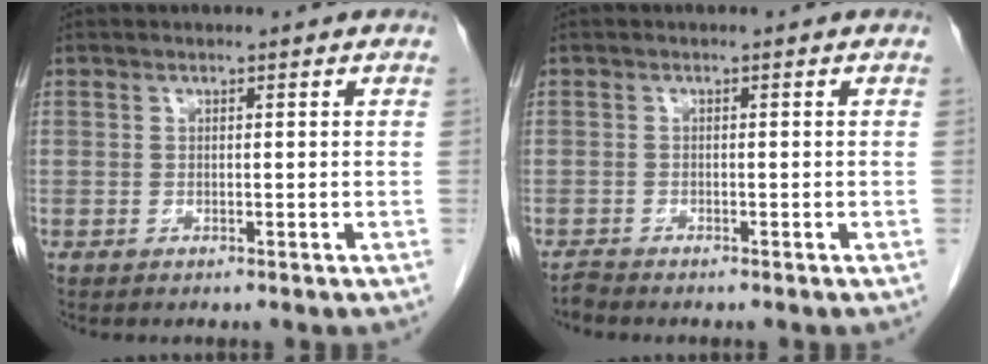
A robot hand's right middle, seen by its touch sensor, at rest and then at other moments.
{"total": 1.0, "force": [-1.0, -0.1, -0.1], "torque": [-0.005, -0.004, -0.017]}